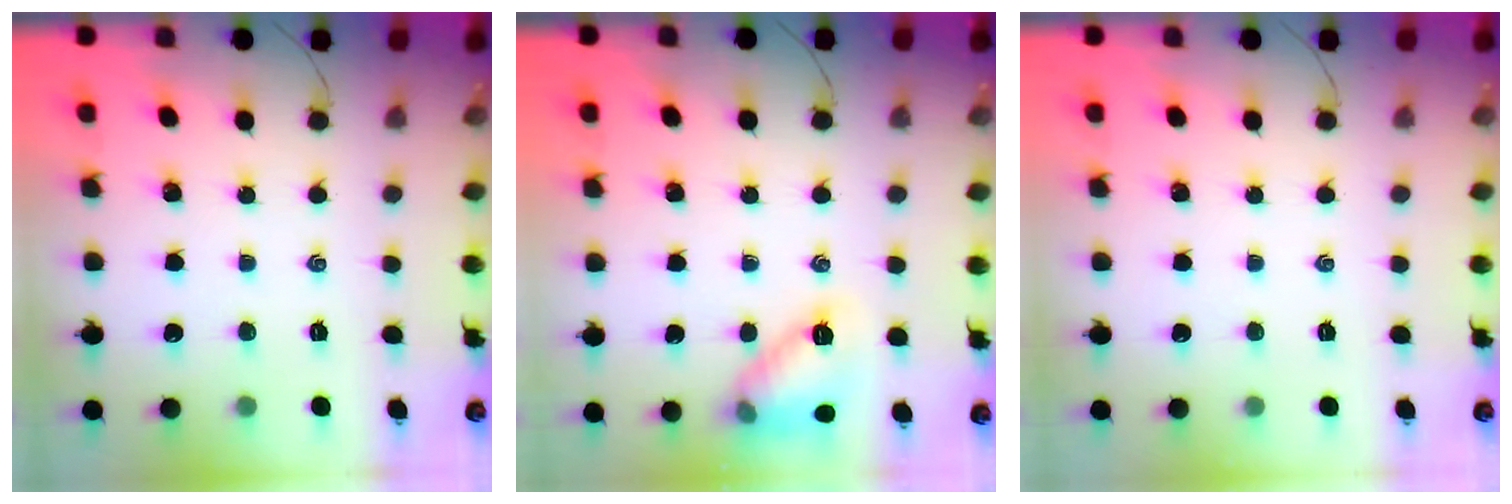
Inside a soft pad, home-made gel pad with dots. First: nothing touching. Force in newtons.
{"total": 11.6, "press": 11.6, "slide": 0.3}
{"total": 0.0}